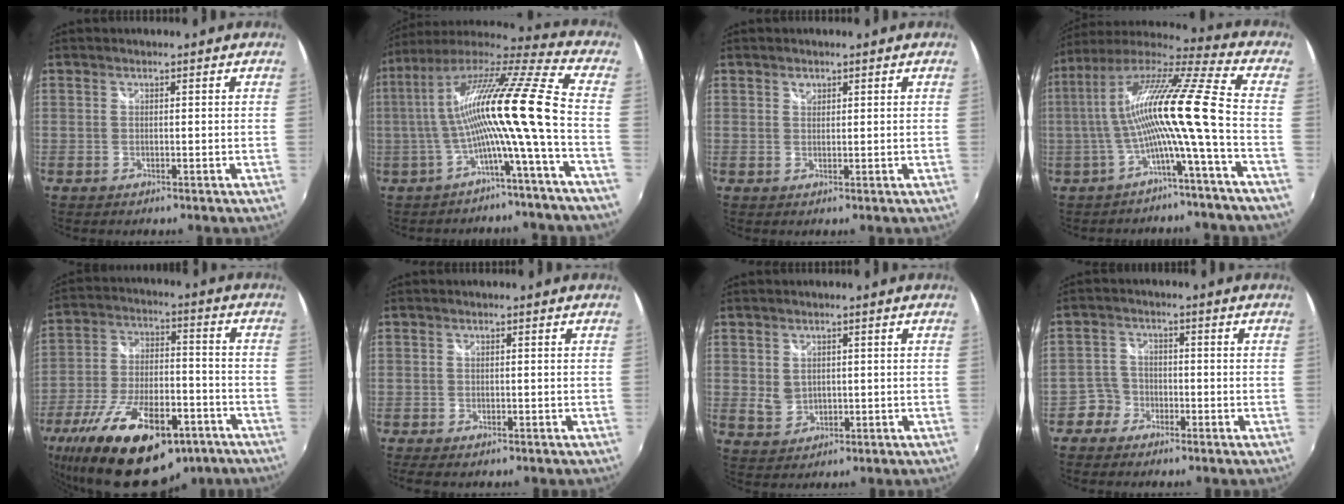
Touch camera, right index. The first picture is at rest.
{"total": 15.9, "force": [-2.1, -1.6, 15.7], "torque": [-0.261, -0.003, -0.043]}
{"total": 1.2, "force": [0.7, 0.8, 0.3], "torque": [-0.003, 0.002, 0.011]}
{"total": 14.0, "force": [-2.4, -1.7, 13.7], "torque": [-0.231, 0.001, -0.047]}
{"total": 24.7, "force": [-16.2, 10.3, 15.6], "torque": [-0.296, -0.027, -0.250]}
{"total": 2.8, "force": [-2.1, 1.0, 1.6], "torque": [-0.037, -0.013, -0.036]}
{"total": 3.8, "force": [0.4, 3.2, 1.9], "torque": [-0.031, -0.001, 0.013]}
{"total": 3.8, "force": [-2.4, 2.9, -0.4], "torque": [0.004, 0.015, -0.049]}